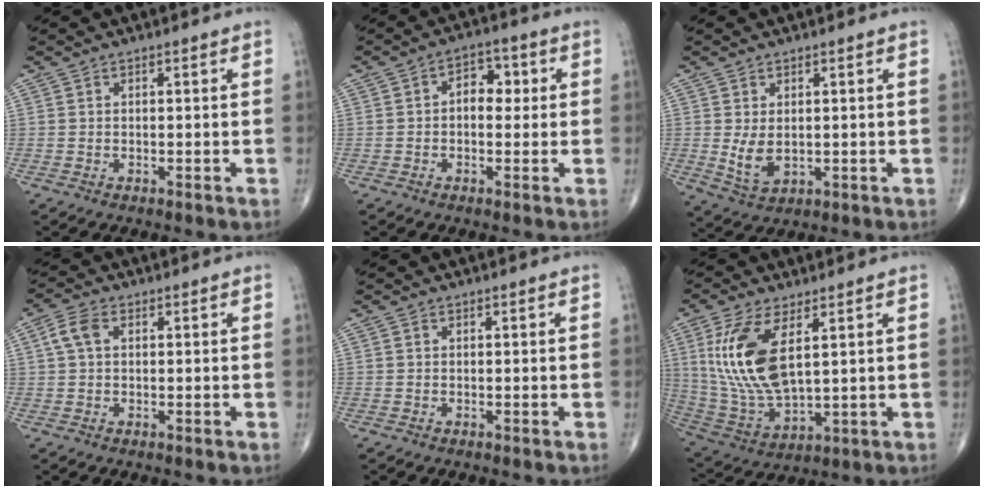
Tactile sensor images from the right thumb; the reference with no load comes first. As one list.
[{"total": 5.5, "force": [0.5, 3.8, 4.0], "torque": [-0.031, 0.015, -0.001]}, {"total": 4.8, "force": [0.3, 2.9, 3.8], "torque": [-0.066, -0.011, 0.018]}, {"total": 4.0, "force": [0.9, 2.5, 2.9], "torque": [-0.068, 0.012, 0.015]}, {"total": 0.0}, {"total": 16.0, "force": [4.5, 7.0, 13.6], "torque": [-0.289, -0.022, 0.102]}]